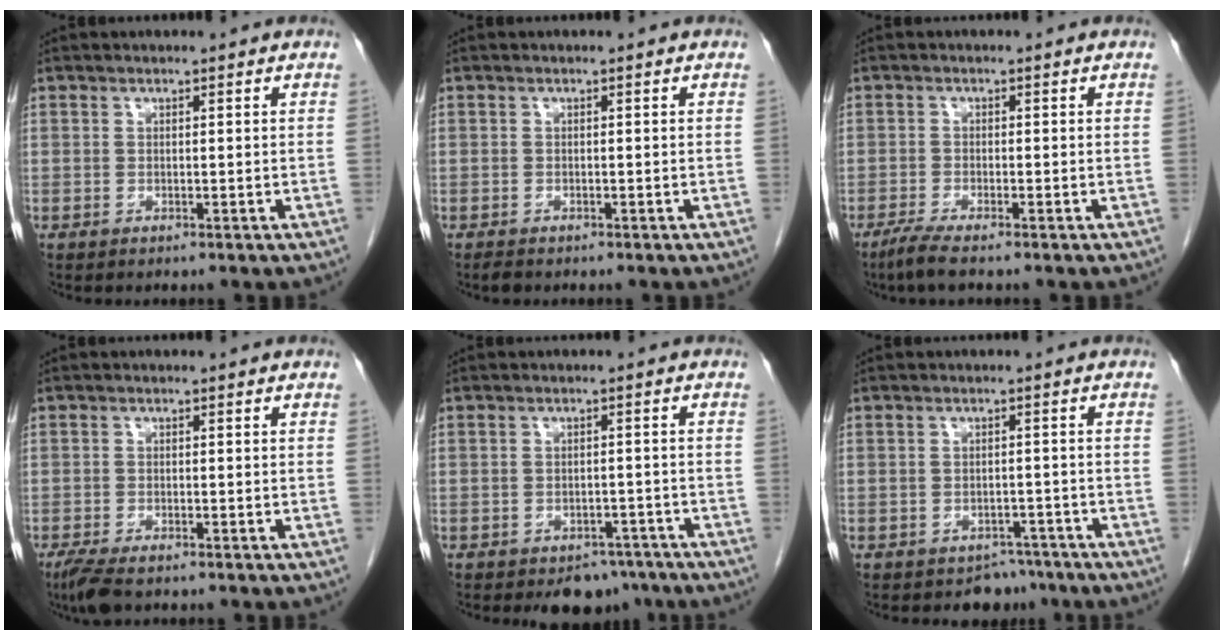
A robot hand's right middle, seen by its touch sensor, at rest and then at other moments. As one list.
[{"total": 0.8, "force": [-0.7, 0.2, 0.3], "torque": [-0.012, -0.003, -0.013]}, {"total": 3.3, "force": [-2.5, 0.0, 2.1], "torque": [-0.046, -0.009, -0.050]}, {"total": 4.4, "force": [-3.3, 1.1, 2.7], "torque": [-0.055, -0.012, -0.056]}, {"total": 5.1, "force": [-4.0, 2.7, 1.5], "torque": [-0.009, 0.005, -0.055]}, {"total": 3.2, "force": [-2.7, 1.8, 0.0], "torque": [0.002, 0.007, -0.034]}]